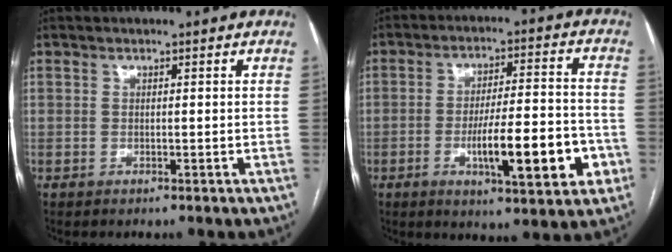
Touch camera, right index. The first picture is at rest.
{"total": 13.9, "force": [-4.3, 2.6, 12.9], "torque": [-0.199, 0.004, -0.062]}